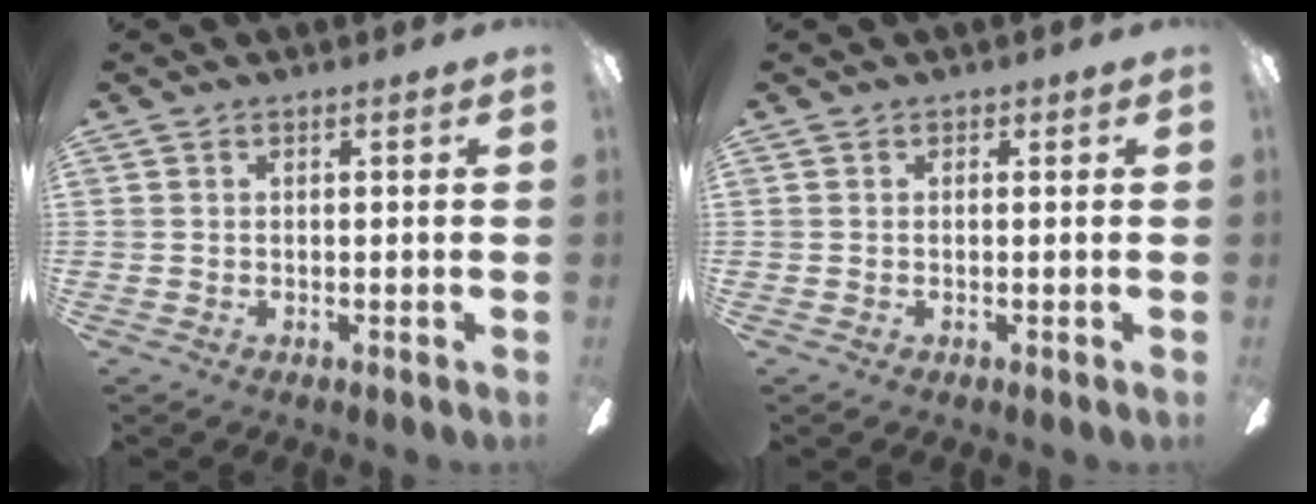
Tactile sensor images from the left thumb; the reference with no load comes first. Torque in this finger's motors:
{"motor_torque": [-0.01, 0.01, -0.18, 0.19, 0.00]}